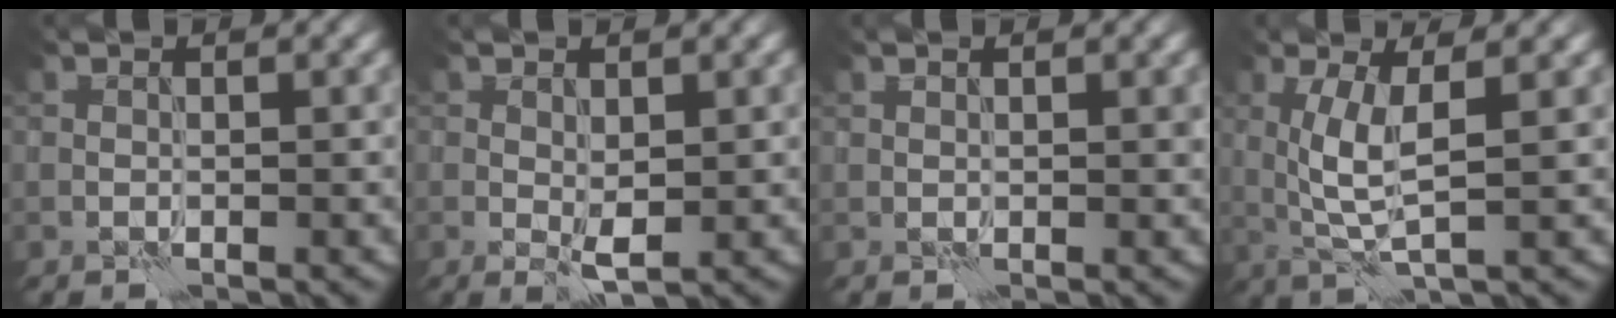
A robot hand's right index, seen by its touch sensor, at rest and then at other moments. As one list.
[{"total": 1.8, "force": [0.2, 0.8, 1.6], "torque": [-0.031, -0.002, 0.007]}, {"total": 0.6, "force": [0.4, 0.3, 0.4], "torque": [-0.009, 0.001, 0.009]}, {"total": 4.4, "force": [0.7, 1.1, 4.2], "torque": [-0.091, 0.000, 0.017]}]